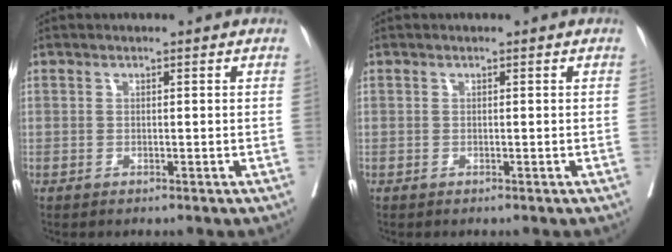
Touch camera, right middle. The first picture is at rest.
{"total": 0.0}